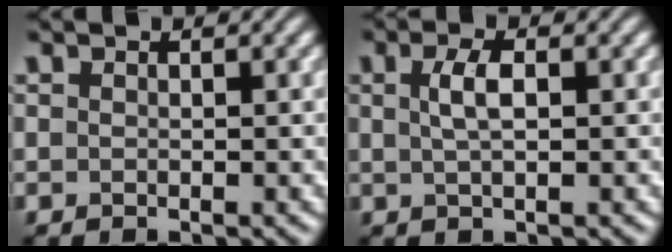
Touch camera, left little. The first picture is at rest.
{"total": 2.3, "force": [0.5, 0.8, 2.1], "torque": [-0.043, 0.006, 0.008]}